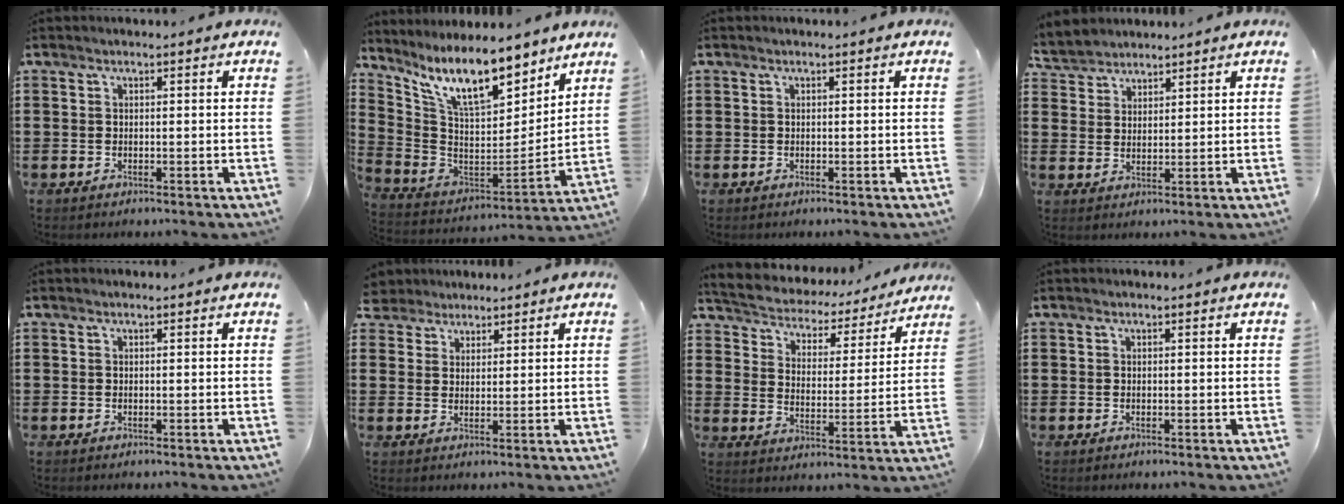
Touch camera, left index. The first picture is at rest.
{"total": 12.8, "force": [9.6, 3.2, 7.7], "torque": [-0.174, -0.045, 0.171]}
{"total": 0.0}
{"total": 3.1, "force": [2.9, 1.1, -0.6], "torque": [-0.002, -0.003, 0.055]}
{"total": 0.0}
{"total": 3.1, "force": [2.5, 1.7, -0.2], "torque": [-0.011, 0.005, 0.048]}
{"total": 3.7, "force": [3.6, 0.7, -0.2], "torque": [-0.022, -0.034, 0.054]}
{"total": 0.0}